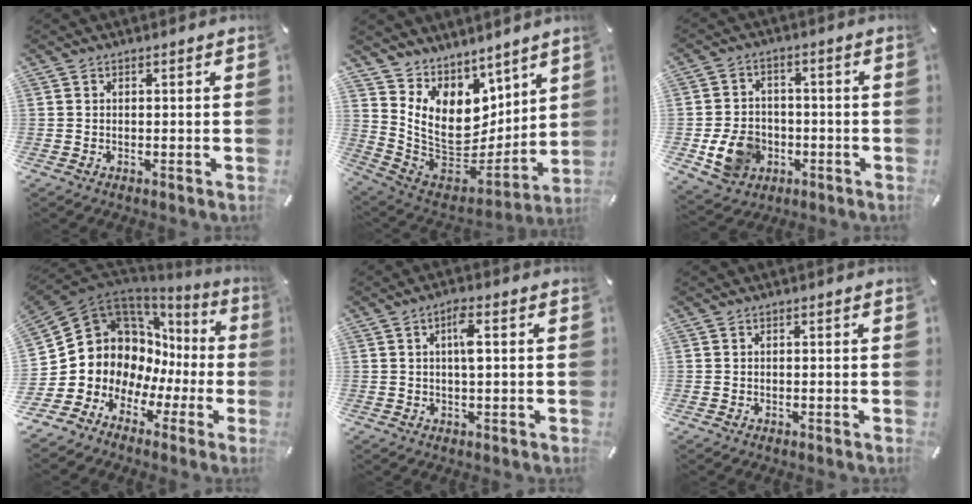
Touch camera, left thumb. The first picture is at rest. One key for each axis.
{"total": 13.4, "fx": 5.3, "fy": 10.6, "fz": 6.2, "tx": -0.133, "ty": -0.080, "tz": 0.111}
{"total": 10.0, "fx": -2.7, "fy": 8.3, "fz": 4.9, "tx": -0.105, "ty": 0.016, "tz": -0.048}
{"total": 11.6, "fx": 2.9, "fy": 10.5, "fz": 3.9, "tx": -0.096, "ty": -0.063, "tz": 0.070}
{"total": 4.7, "fx": 0.9, "fy": 1.1, "fz": 4.5, "tx": -0.080, "ty": 0.002, "tz": 0.011}
{"total": 0.0}